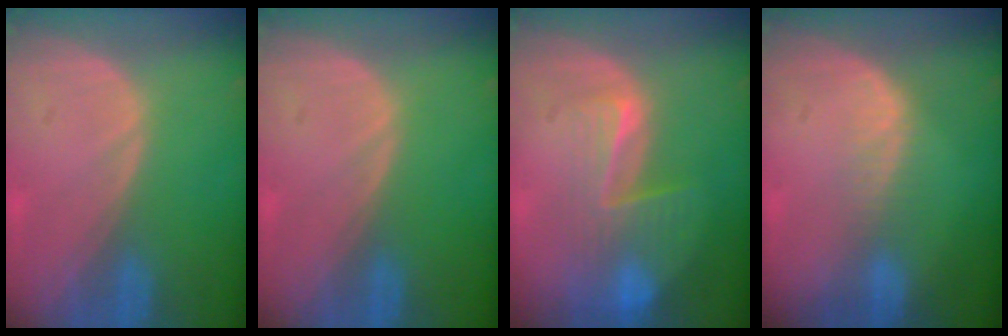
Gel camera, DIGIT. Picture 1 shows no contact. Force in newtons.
{"total": 0.0}
{"total": 8.4, "press": 7.2, "slide": 4.3}
{"total": 2.5, "press": 2.0, "slide": 1.6}